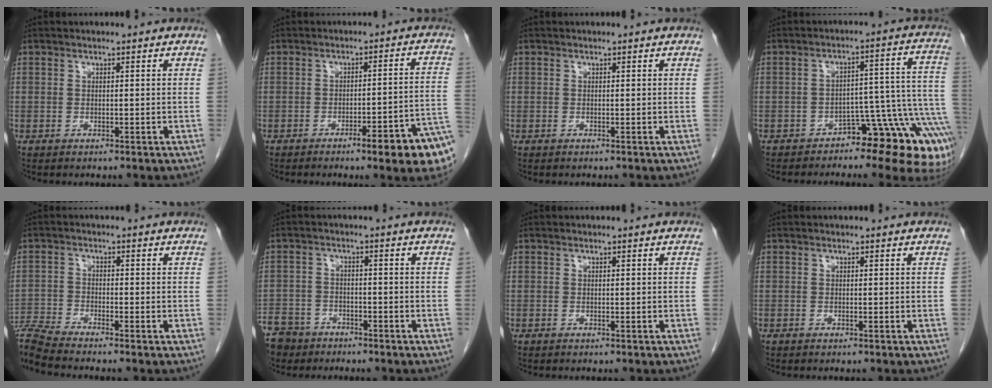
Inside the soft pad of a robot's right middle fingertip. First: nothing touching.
{"total": 9.3, "force": [-4.9, 0.3, 7.9], "torque": [-0.090, 0.005, -0.062]}
{"total": 0.0}
{"total": 12.4, "force": [-9.1, 4.0, 7.5], "torque": [-0.032, 0.069, -0.121]}
{"total": 7.5, "force": [-7.1, -1.3, 2.1], "torque": [-0.047, -0.008, -0.134]}
{"total": 9.5, "force": [-7.1, 6.0, 1.7], "torque": [-0.062, -0.002, -0.122]}
{"total": 0.0}
{"total": 0.0}